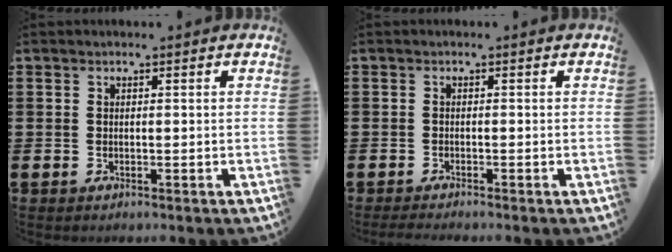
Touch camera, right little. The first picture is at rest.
{"total": 0.8, "force": [-0.7, 0.0, 0.4], "torque": [-0.007, -0.002, -0.014]}